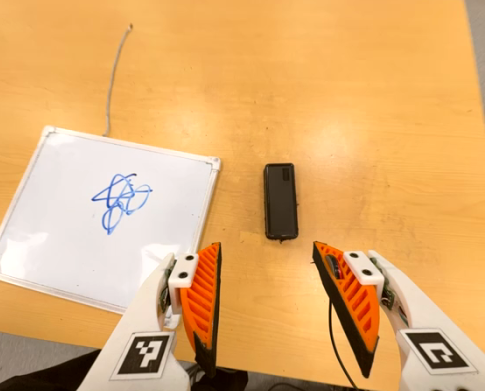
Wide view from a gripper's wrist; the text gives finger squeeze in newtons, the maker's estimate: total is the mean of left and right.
{"total": 0.0}